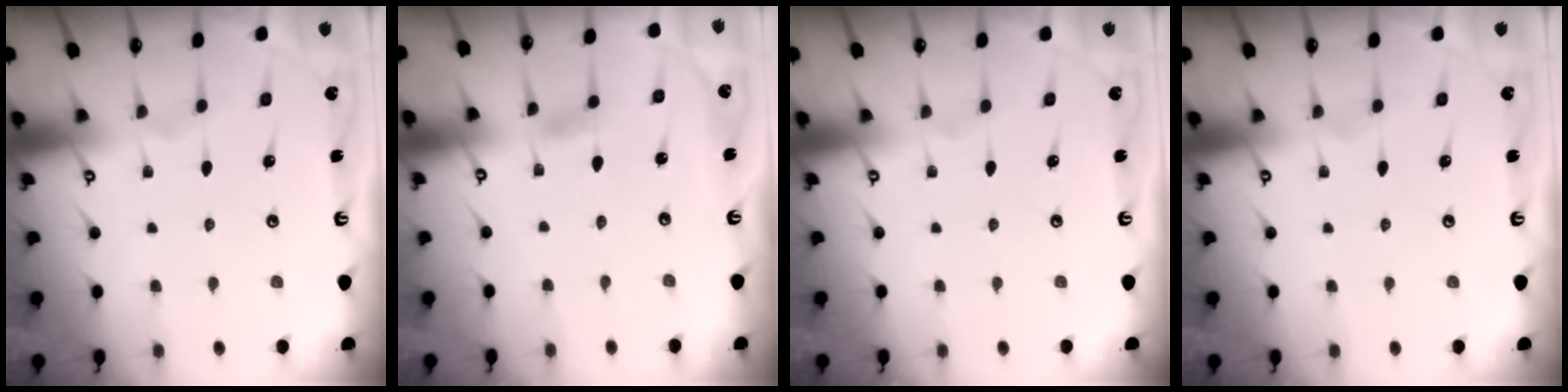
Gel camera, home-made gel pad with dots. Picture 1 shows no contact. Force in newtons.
{"total": 2.6, "press": 2.6, "slide": 0.3}
{"total": 0.0}
{"total": 0.0}